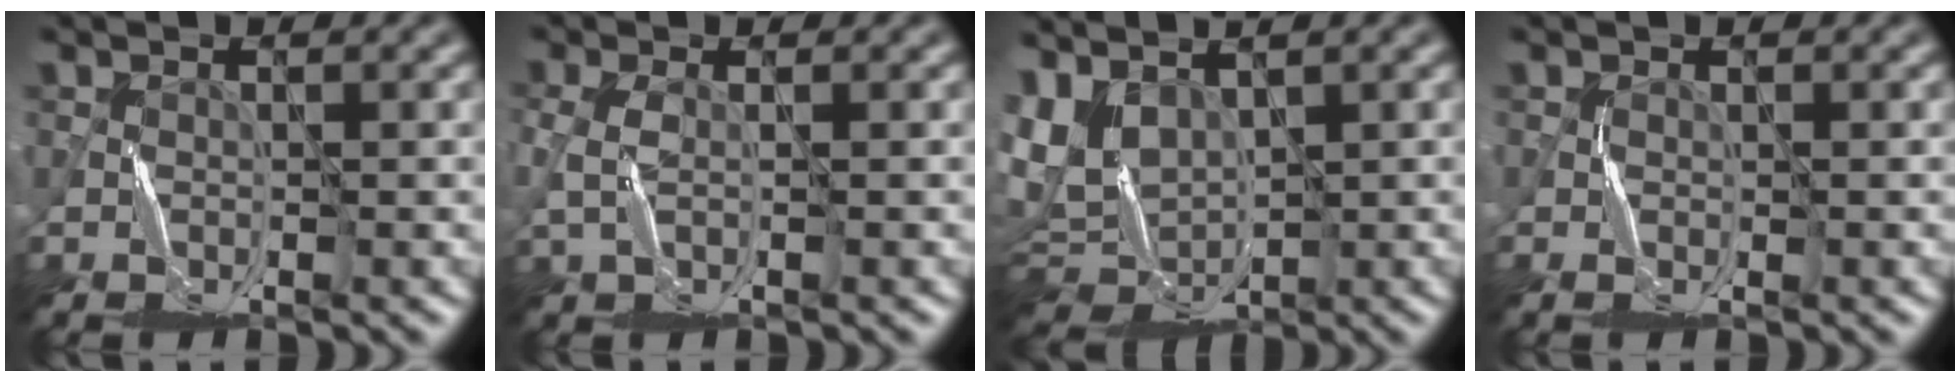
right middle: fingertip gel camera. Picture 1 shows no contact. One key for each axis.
{"total": 1.7, "fx": 0.0, "fy": 0.7, "fz": 1.6, "tx": -0.050, "ty": 0.000, "tz": -0.001}
{"total": 4.9, "fx": 1.6, "fy": 3.1, "fz": 3.4, "tx": -0.086, "ty": -0.001, "tz": 0.032}
{"total": 0.7, "fx": -0.2, "fy": 0.1, "fz": 0.6, "tx": -0.016, "ty": 0.000, "tz": -0.005}